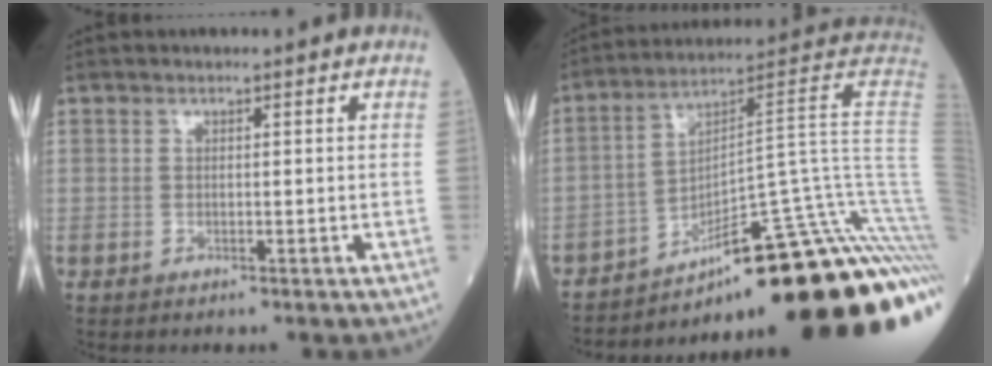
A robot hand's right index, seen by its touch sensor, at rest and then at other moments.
{"total": 32.0, "force": [-18.8, 2.5, 25.8], "torque": [-0.234, 0.015, -0.269]}